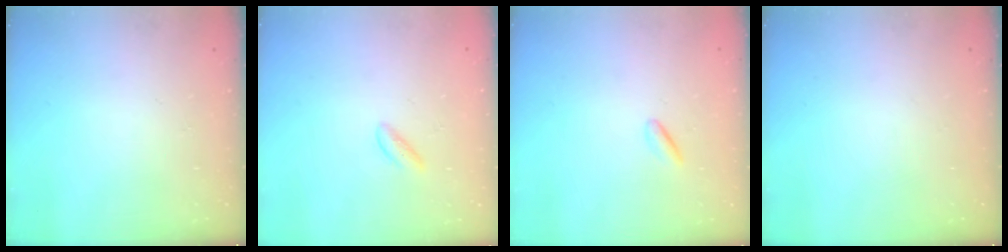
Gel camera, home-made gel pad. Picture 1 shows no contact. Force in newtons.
{"total": 1.6, "press": 1.6, "slide": 0.4}
{"total": 1.5, "press": 1.3, "slide": 0.7}
{"total": 0.0}